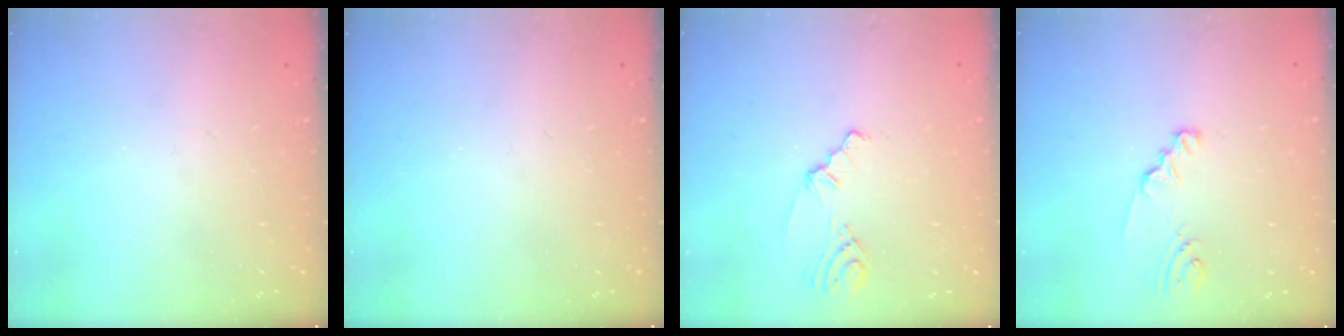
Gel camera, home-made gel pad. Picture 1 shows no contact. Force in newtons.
{"total": 0.0}
{"total": 2.2, "press": 2.1, "slide": 0.6}
{"total": 2.3, "press": 2.3, "slide": 0.2}